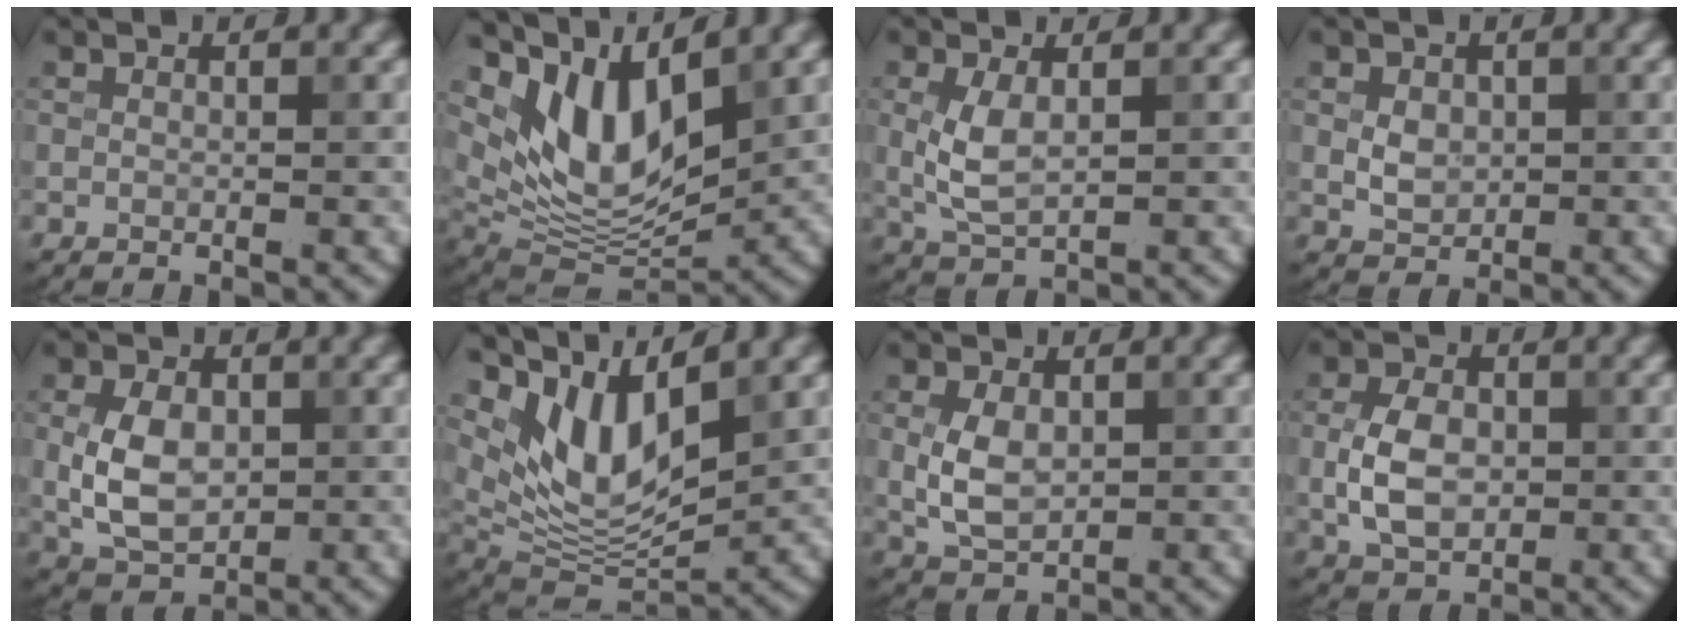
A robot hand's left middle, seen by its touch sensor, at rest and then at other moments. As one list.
[{"total": 9.2, "force": [5.0, 4.0, 6.6], "torque": [-0.131, -0.011, 0.093]}, {"total": 3.4, "force": [0.4, 1.7, 2.9], "torque": [-0.068, 0.000, 0.011]}, {"total": 2.3, "force": [0.2, 1.8, 1.4], "torque": [-0.026, -0.002, 0.005]}, {"total": 5.4, "force": [0.0, 3.6, 3.9], "torque": [-0.083, -0.001, 0.001]}, {"total": 7.9, "force": [4.7, 3.1, 5.6], "torque": [-0.117, -0.012, 0.088]}, {"total": 3.9, "force": [0.1, 2.6, 2.9], "torque": [-0.062, 0.001, 0.004]}, {"total": 5.1, "force": [-0.3, 3.6, 3.6], "torque": [-0.076, 0.001, -0.007]}]